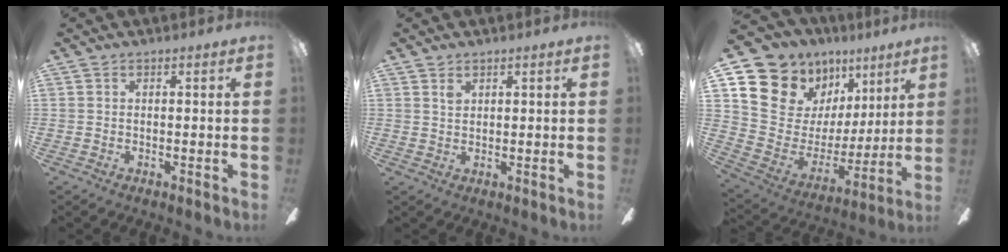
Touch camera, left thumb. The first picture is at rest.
{"total": 1.8, "force": [1.3, 1.0, 0.6], "torque": [-0.007, -0.004, 0.024]}
{"total": 12.3, "force": [8.4, 8.5, 3.0], "torque": [-0.079, -0.067, 0.166]}